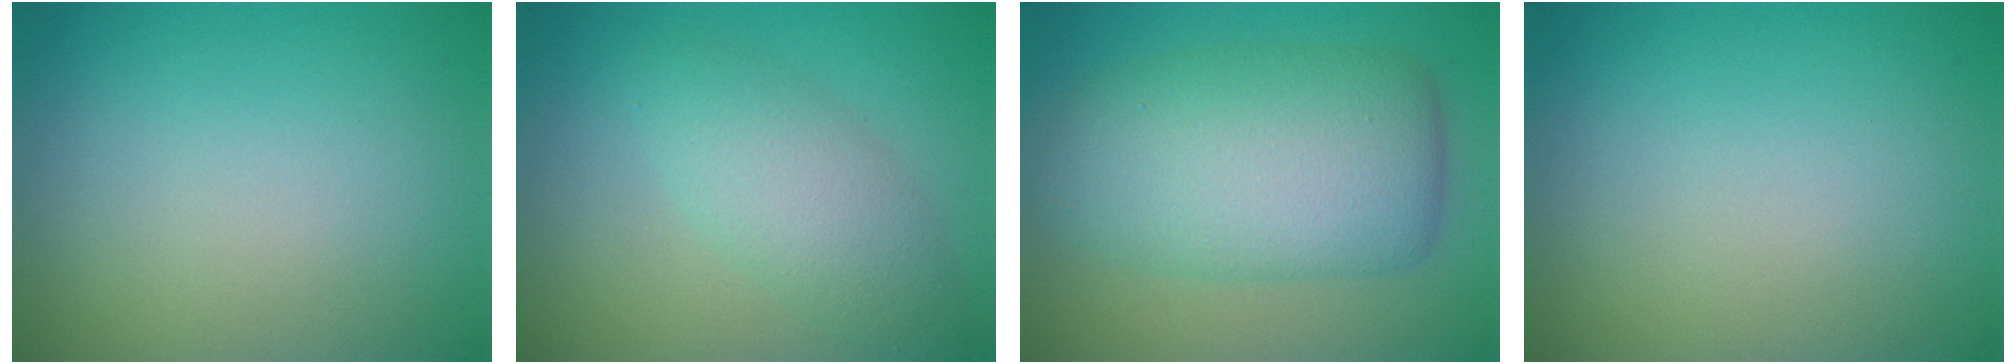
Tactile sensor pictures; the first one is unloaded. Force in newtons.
{"total": 3.8, "press": 3.7, "slide": 0.3}
{"total": 9.2, "press": 9.2, "slide": 0.1}
{"total": 0.0}